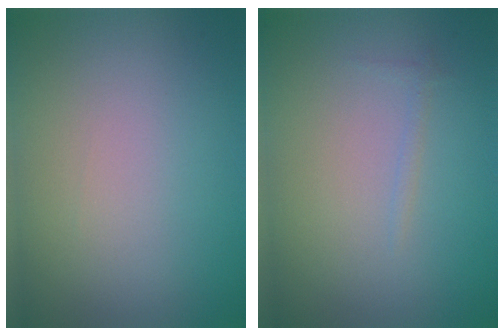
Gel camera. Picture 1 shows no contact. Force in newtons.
{"total": 0.5, "press": 0.5, "slide": 0.1}